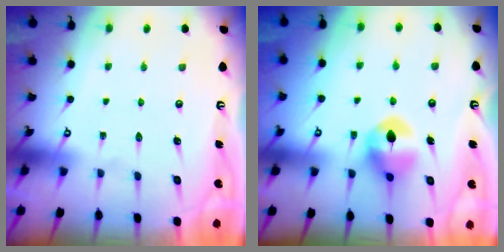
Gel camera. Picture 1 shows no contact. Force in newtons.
{"total": 9.7, "press": 9.7, "slide": 0.4}